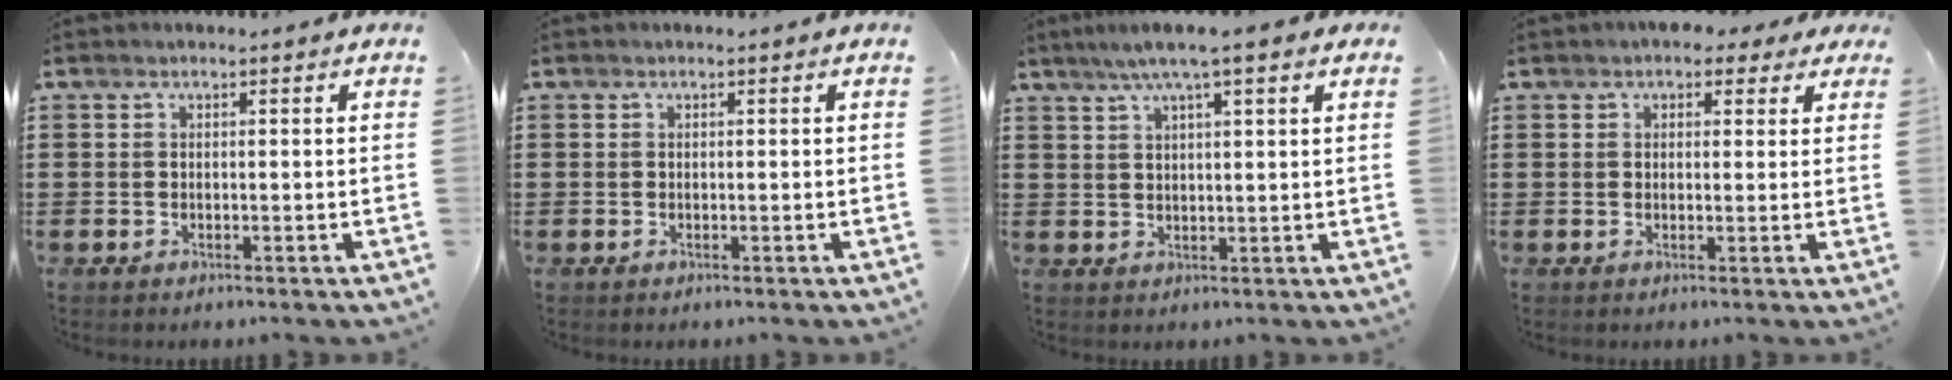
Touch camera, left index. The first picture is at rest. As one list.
[{"total": 0.0}, {"total": 5.2, "force": [3.4, 0.3, 3.8], "torque": [-0.082, 0.005, 0.060]}, {"total": 2.7, "force": [1.8, 1.7, 1.1], "torque": [-0.023, 0.009, 0.030]}]